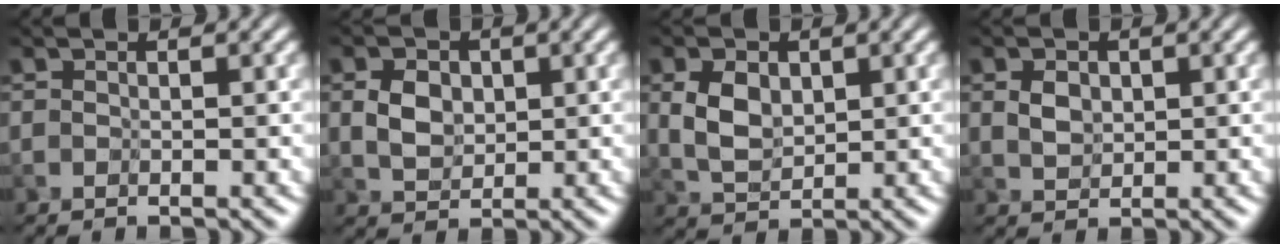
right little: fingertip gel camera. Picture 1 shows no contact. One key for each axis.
{"total": 3.1, "fx": 0.4, "fy": 2.3, "fz": 2.0, "tx": -0.044, "ty": -0.001, "tz": 0.006}
{"total": 3.7, "fx": 0.6, "fy": 2.5, "fz": 2.7, "tx": -0.063, "ty": -0.002, "tz": 0.013}
{"total": 2.1, "fx": 0.4, "fy": 1.6, "fz": 1.3, "tx": -0.031, "ty": -0.001, "tz": 0.010}